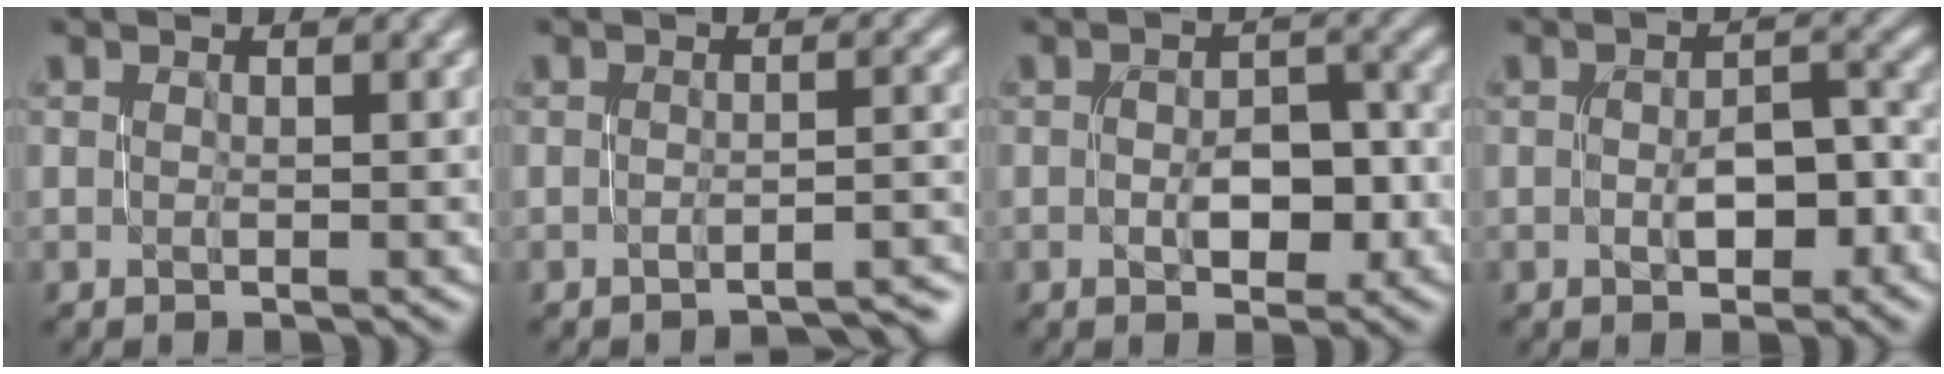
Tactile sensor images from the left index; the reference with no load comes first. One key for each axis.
{"total": 2.7, "fx": -2.4, "fy": 0.5, "fz": 1.2, "tx": -0.006, "ty": 0.006, "tz": -0.033}
{"total": 3.4, "fx": -0.9, "fy": 1.9, "fz": 2.7, "tx": -0.045, "ty": 0.003, "tz": -0.012}
{"total": 3.5, "fx": -1.1, "fy": 1.7, "fz": 2.8, "tx": -0.048, "ty": 0.005, "tz": -0.016}